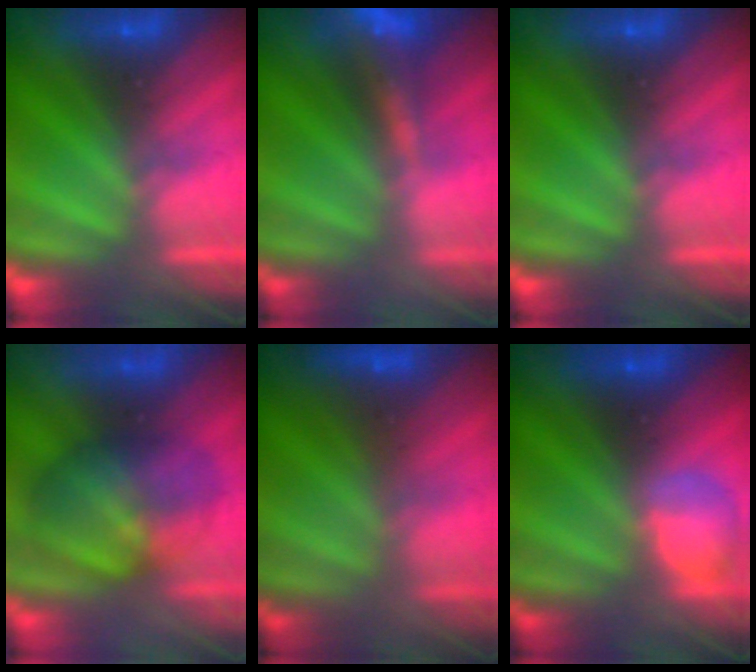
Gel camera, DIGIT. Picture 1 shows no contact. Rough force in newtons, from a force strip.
{"total": 9.6}
{"total": 0.0}
{"total": 8.0}
{"total": 2.9}
{"total": 2.4}